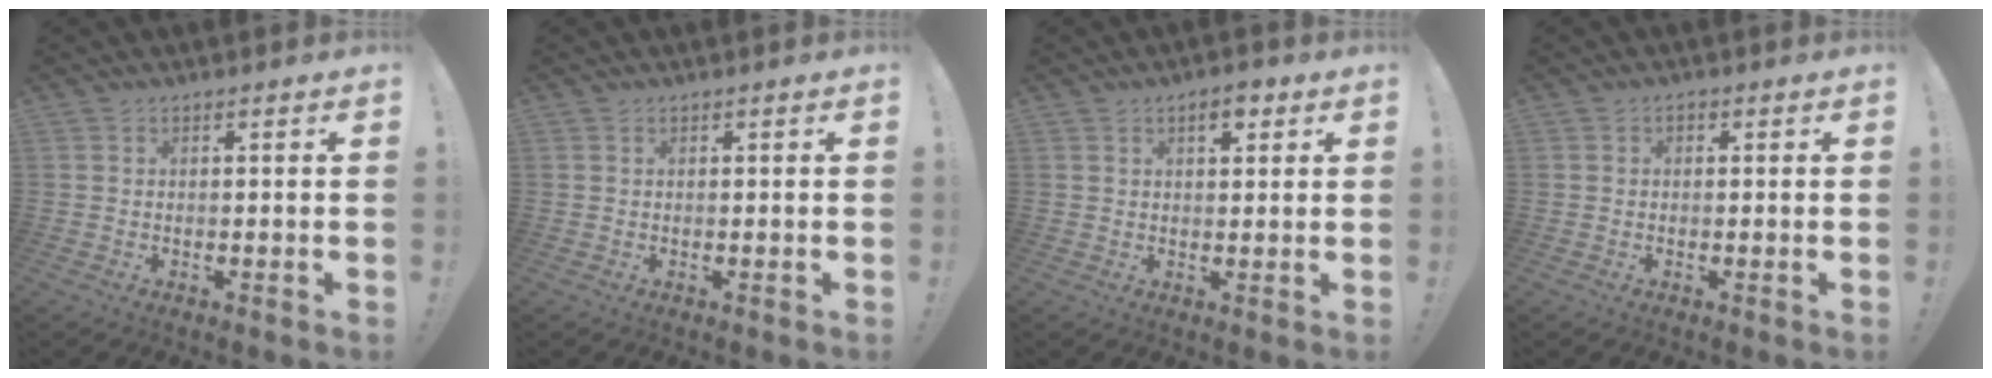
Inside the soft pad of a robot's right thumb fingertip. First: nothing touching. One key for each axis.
{"total": 0.0}
{"total": 4.2, "fx": 2.3, "fy": 2.1, "fz": 2.9, "tx": -0.031, "ty": -0.007, "tz": 0.034}
{"total": 0.8, "fx": -0.2, "fy": 0.6, "fz": 0.5, "tx": -0.016, "ty": 0.007, "tz": -0.003}